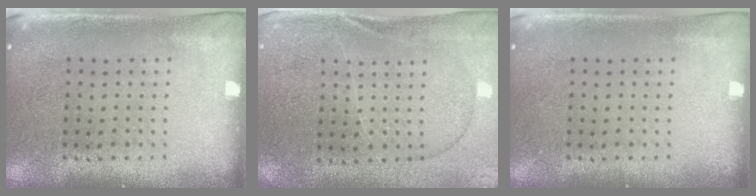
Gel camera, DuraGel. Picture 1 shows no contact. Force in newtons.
{"total": 0.5, "press": 0.4, "slide": 0.4}
{"total": 0.0}